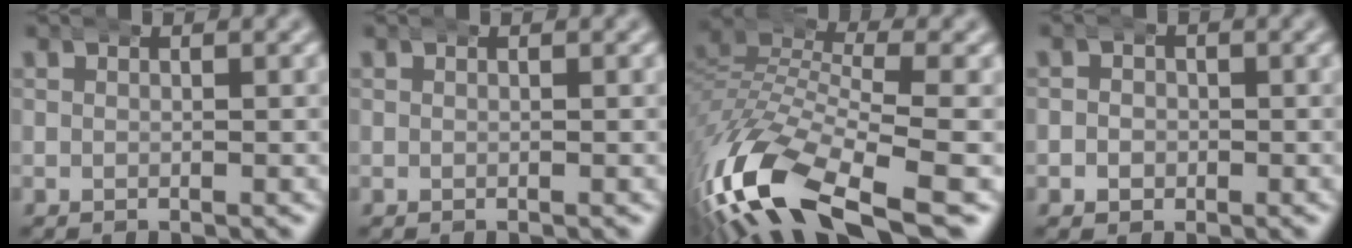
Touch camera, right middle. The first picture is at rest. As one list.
[{"total": 0.0}, {"total": 11.4, "force": [-4.9, 5.6, 8.6], "torque": [-0.201, -0.044, -0.058]}, {"total": 2.4, "force": [-0.5, 2.3, 0.4], "torque": [-0.010, -0.002, -0.014]}]